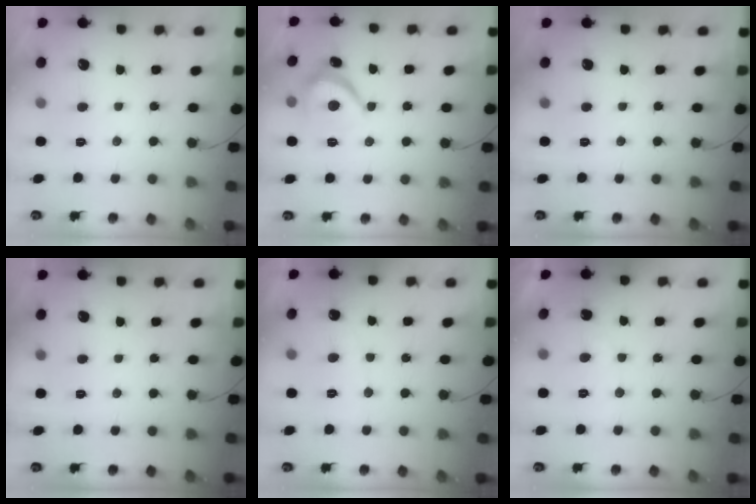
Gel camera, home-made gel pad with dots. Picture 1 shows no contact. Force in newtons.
{"total": 3.9, "press": 3.9, "slide": 0.5}
{"total": 0.0}
{"total": 0.0}
{"total": 2.8, "press": 2.8, "slide": 0.2}
{"total": 2.2, "press": 2.2, "slide": 0.1}